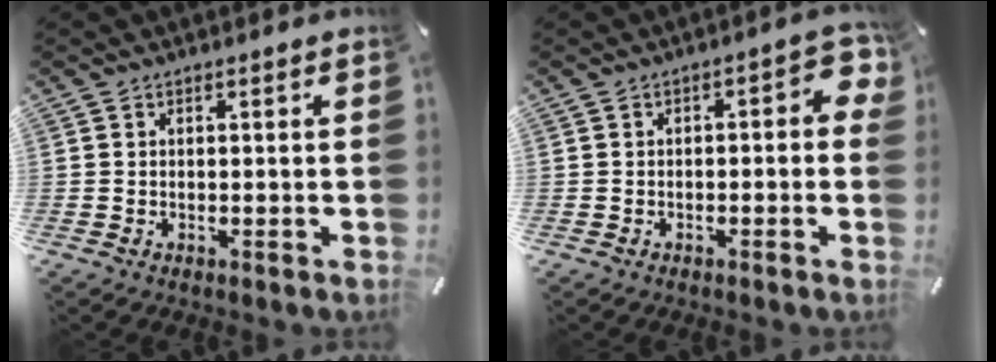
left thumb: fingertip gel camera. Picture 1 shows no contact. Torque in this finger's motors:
{"motor_torque": [0.28, -0.36, 0.29, 0.15, 0.04]}